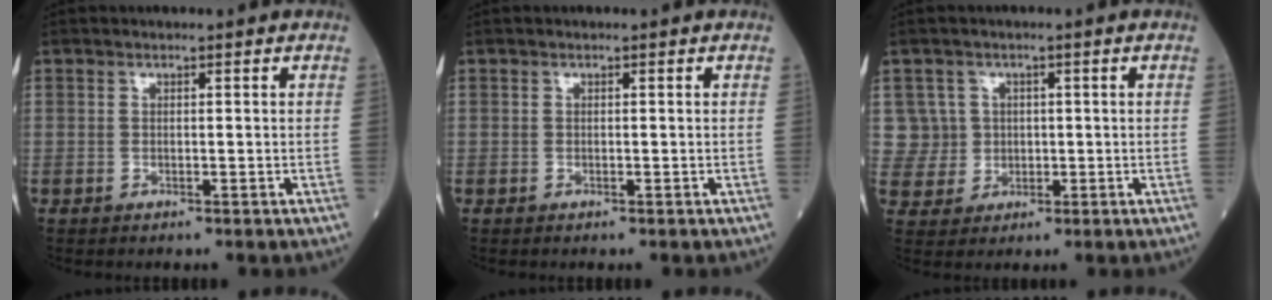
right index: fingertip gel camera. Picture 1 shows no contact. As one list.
[{"total": 0.0}, {"total": 5.3, "force": [1.2, 5.1, -0.2], "torque": [0.014, 0.016, 0.028]}]